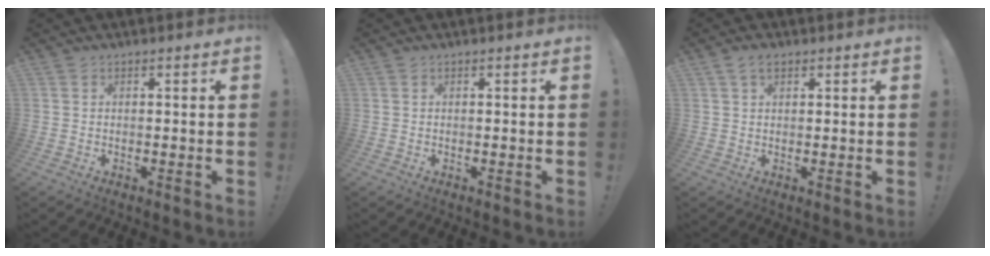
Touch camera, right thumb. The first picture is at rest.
{"total": 0.0}
{"total": 3.2, "force": [1.7, 1.7, 2.1], "torque": [-0.041, 0.003, 0.032]}